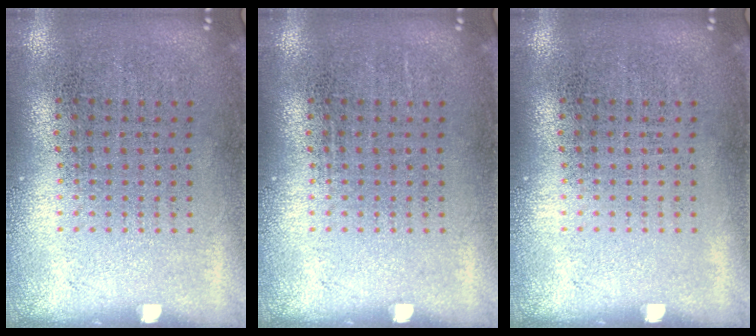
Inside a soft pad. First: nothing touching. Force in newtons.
{"total": 0.0}
{"total": 0.0}